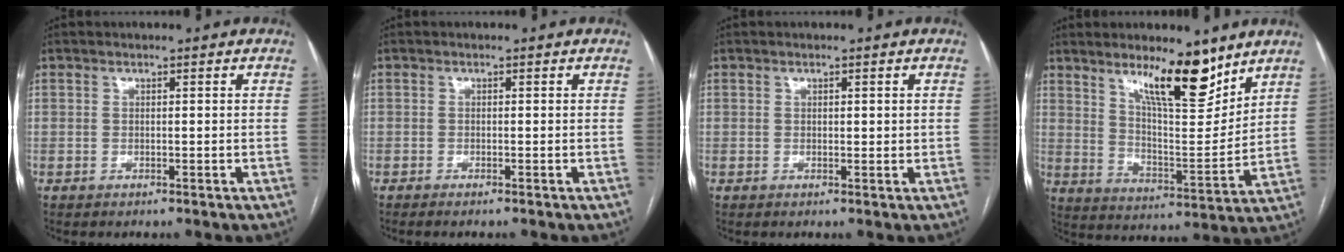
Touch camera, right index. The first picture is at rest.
{"total": 1.3, "force": [-1.1, -0.2, 0.7], "torque": [-0.009, 0.001, -0.015]}
{"total": 1.0, "force": [0.3, 0.4, 0.8], "torque": [-0.011, -0.001, 0.005]}
{"total": 12.1, "force": [8.5, 1.5, 8.5], "torque": [-0.138, -0.013, 0.148]}